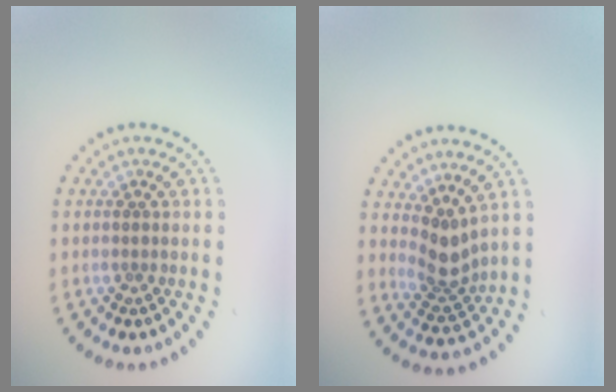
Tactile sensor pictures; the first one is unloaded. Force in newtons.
{"total": 2.9, "press": 2.0, "slide": 2.0}